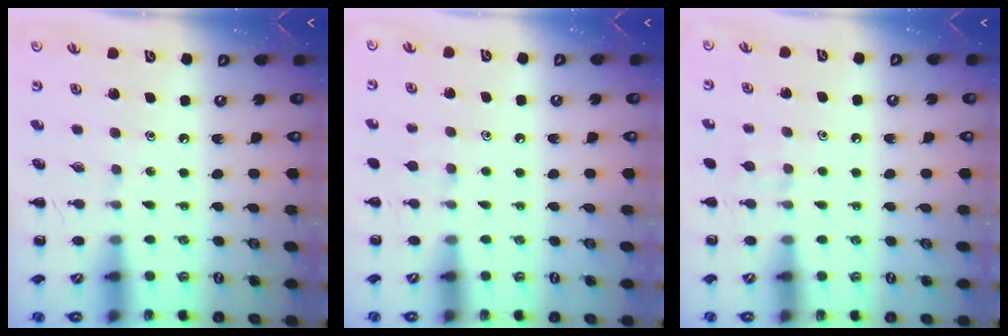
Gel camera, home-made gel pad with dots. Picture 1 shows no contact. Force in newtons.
{"total": 4.8, "press": 4.5, "slide": 1.7}
{"total": 5.5, "press": 5.2, "slide": 1.8}